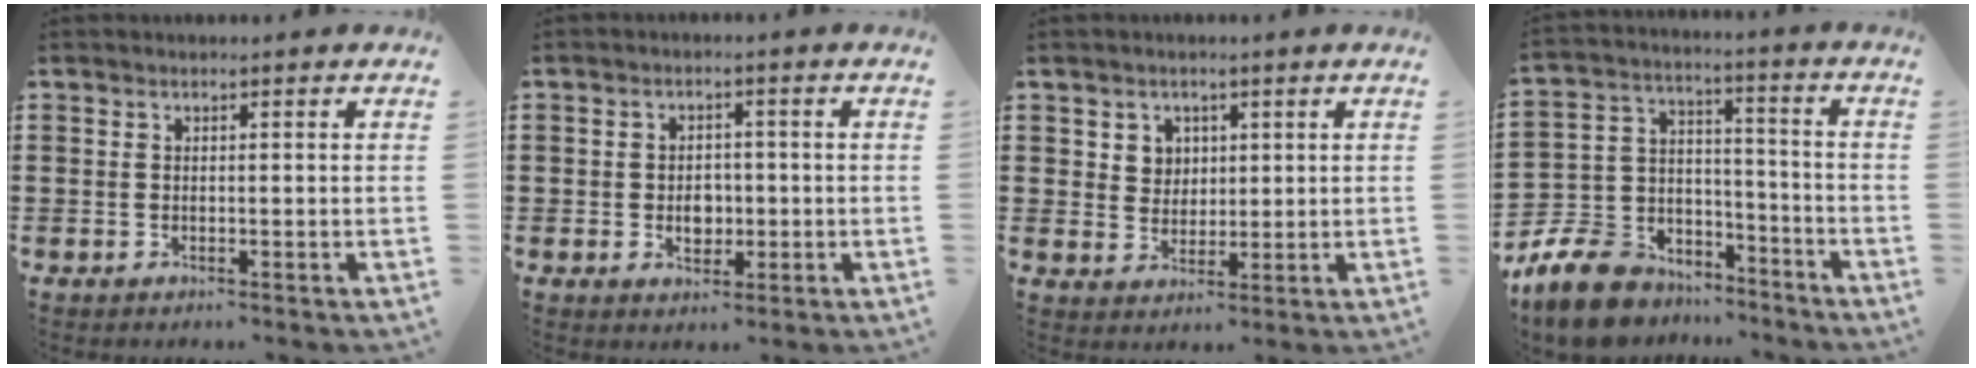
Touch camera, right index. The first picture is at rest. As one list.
[{"total": 3.4, "force": [-0.5, 2.6, 2.1], "torque": [-0.030, -0.001, -0.016]}, {"total": 3.5, "force": [1.6, 3.0, 0.6], "torque": [-0.018, 0.007, 0.027]}, {"total": 10.2, "force": [-8.8, 4.7, 2.1], "torque": [-0.070, 0.028, -0.172]}]